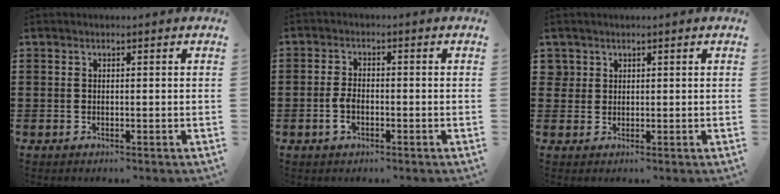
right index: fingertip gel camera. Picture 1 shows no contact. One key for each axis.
{"total": 3.0, "fx": -1.0, "fy": 1.6, "fz": 2.4, "tx": -0.060, "ty": -0.004, "tz": -0.021}
{"total": 1.6, "fx": 0.8, "fy": 1.4, "fz": 0.1, "tx": -0.007, "ty": 0.005, "tz": 0.017}